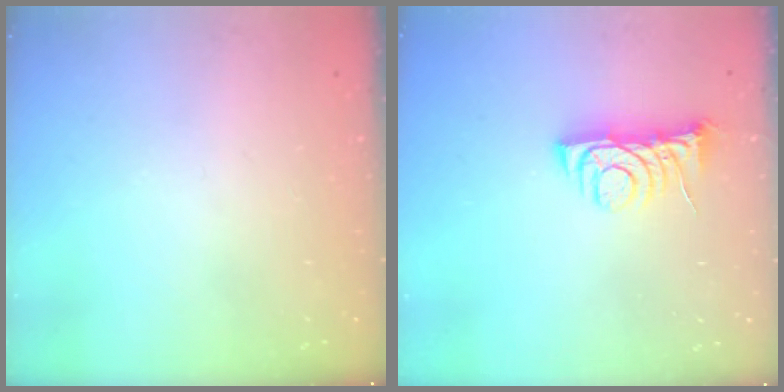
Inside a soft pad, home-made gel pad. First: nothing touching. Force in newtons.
{"total": 8.3, "press": 8.2, "slide": 1.2}